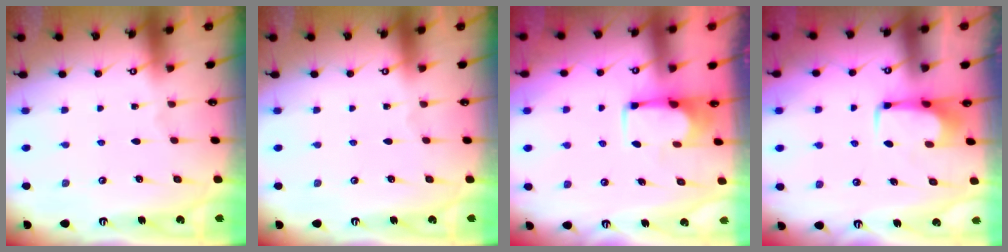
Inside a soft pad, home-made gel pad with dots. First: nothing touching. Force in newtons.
{"total": 0.0}
{"total": 1.8, "press": 1.7, "slide": 0.5}
{"total": 1.7, "press": 1.6, "slide": 0.5}